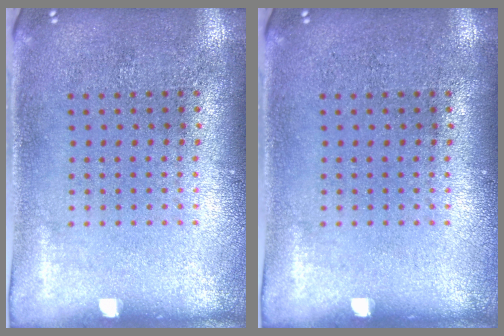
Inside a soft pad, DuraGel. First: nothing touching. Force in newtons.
{"total": 0.0}